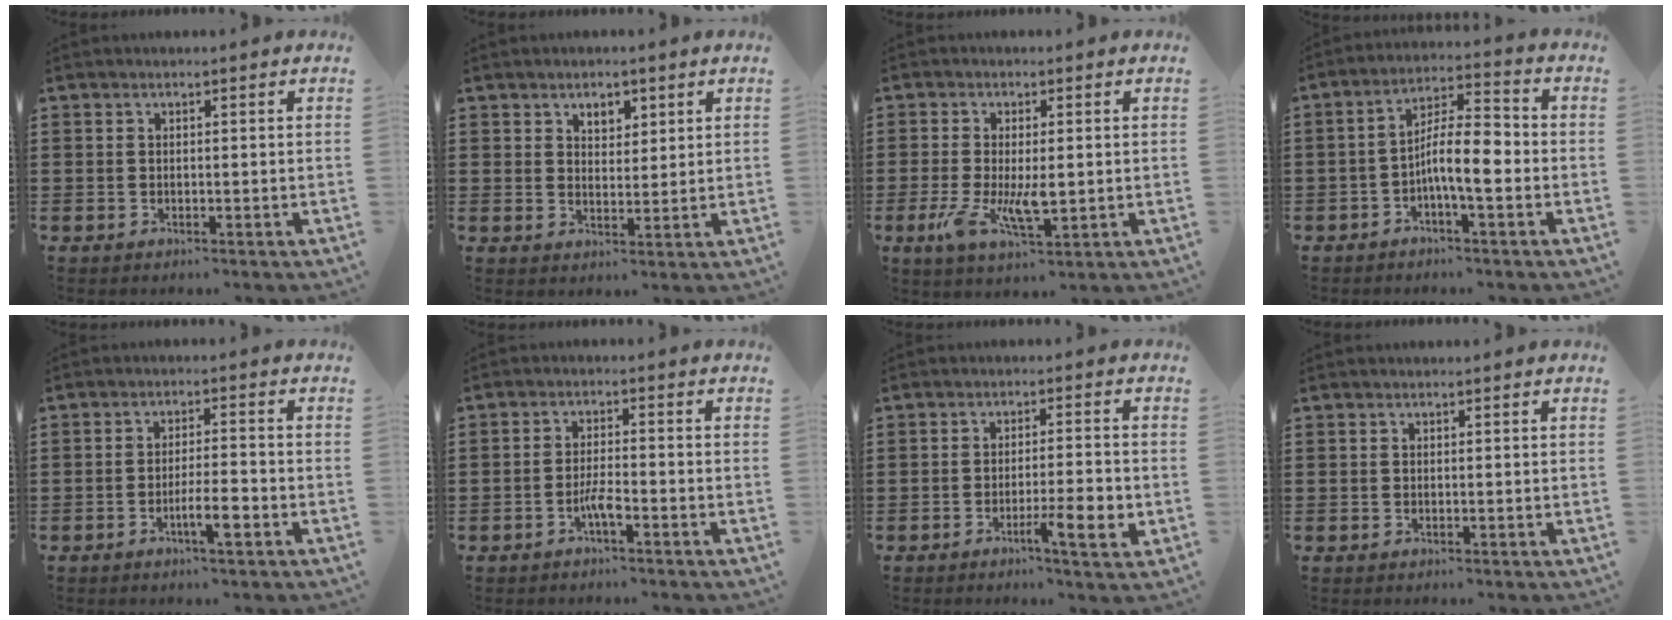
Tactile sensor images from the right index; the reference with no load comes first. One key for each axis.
{"total": 2.9, "fx": 2.0, "fy": 1.8, "fz": 1.2, "tx": -0.022, "ty": 0.003, "tz": 0.035}
{"total": 7.0, "fx": -1.0, "fy": 2.7, "fz": 6.3, "tx": -0.128, "ty": -0.007, "tz": -0.014}
{"total": 8.1, "fx": -1.8, "fy": 1.9, "fz": 7.6, "tx": -0.138, "ty": 0.005, "tz": -0.034}
{"total": 4.9, "fx": -2.3, "fy": 0.8, "fz": 4.2, "tx": -0.077, "ty": -0.002, "tz": -0.043}
{"total": 3.2, "fx": -1.8, "fy": 0.7, "fz": 2.5, "tx": -0.058, "ty": -0.003, "tz": -0.037}
{"total": 6.2, "fx": -2.7, "fy": 0.8, "fz": 5.6, "tx": -0.084, "ty": -0.006, "tz": -0.041}
{"total": 0.0}